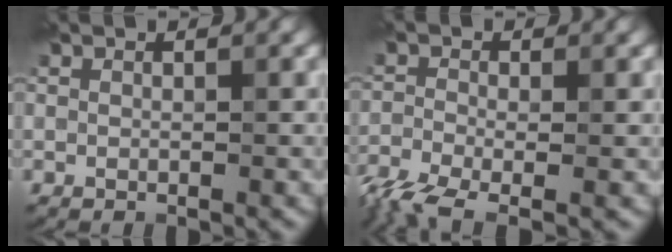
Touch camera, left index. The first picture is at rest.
{"total": 4.9, "force": [-3.5, 1.6, 3.1], "torque": [-0.066, -0.016, -0.078]}